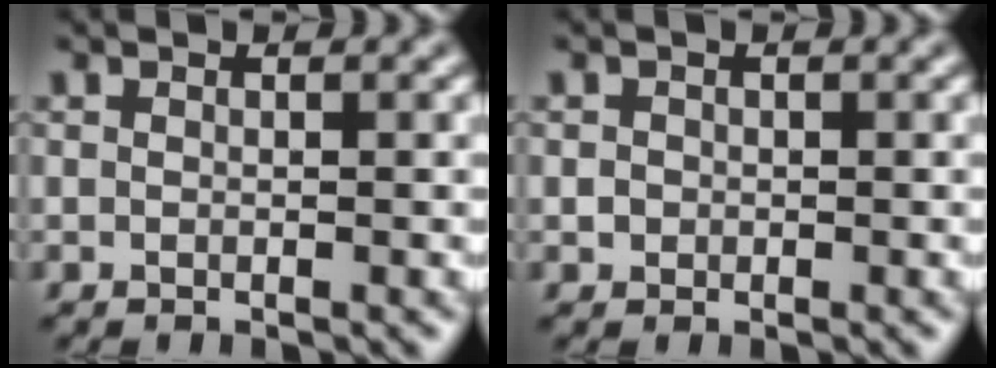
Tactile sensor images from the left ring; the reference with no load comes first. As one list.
[{"total": 0.7, "force": [-0.1, 0.7, 0.1], "torque": [0.003, -0.004, -0.002]}]